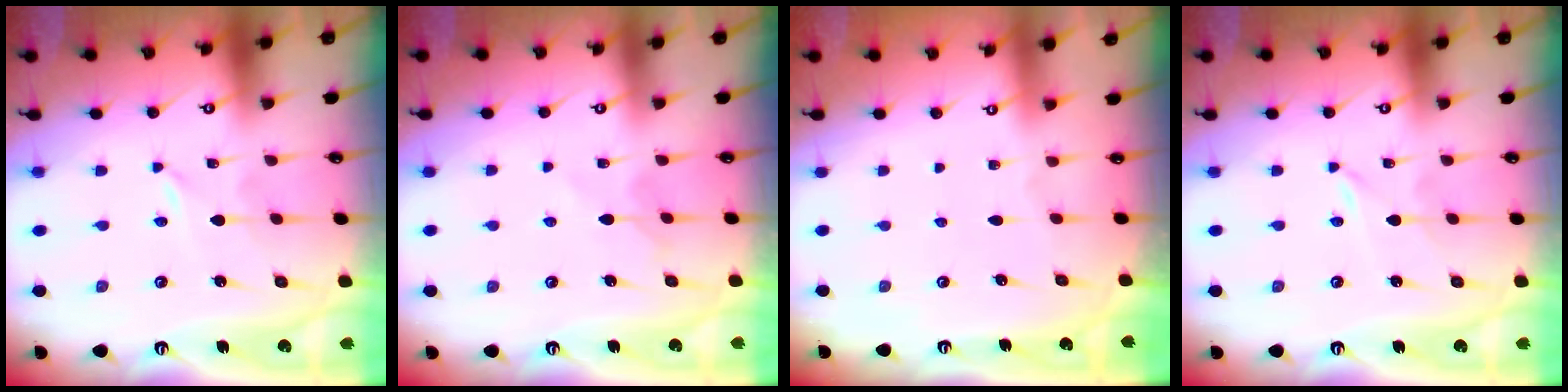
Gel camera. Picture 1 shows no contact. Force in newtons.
{"total": 5.6, "press": 5.5, "slide": 0.6}
{"total": 0.0}
{"total": 0.0}